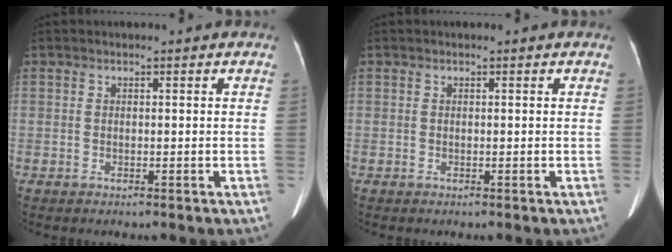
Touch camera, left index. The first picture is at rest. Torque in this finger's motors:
{"motor_torque": [0.00, 0.00, 0.00, 0.00]}